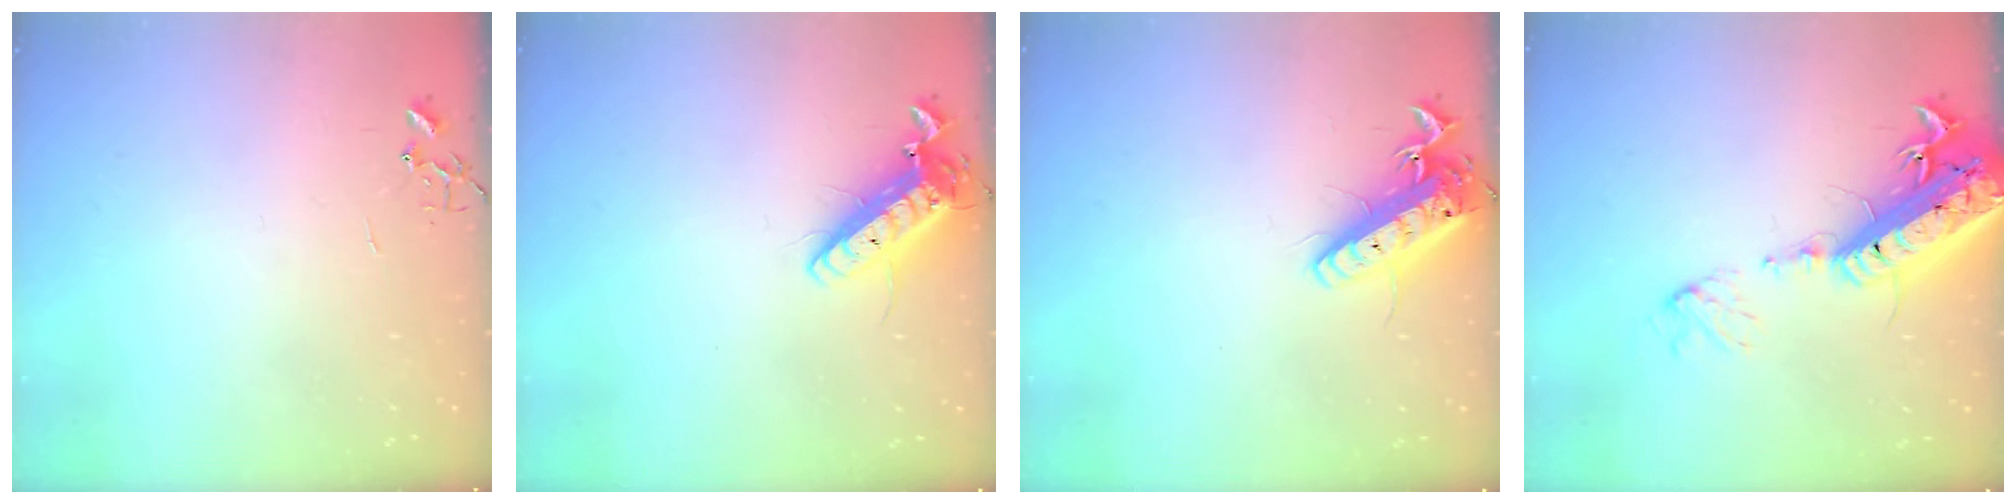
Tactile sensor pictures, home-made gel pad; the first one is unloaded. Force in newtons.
{"total": 13.9, "press": 13.7, "slide": 2.5}
{"total": 14.8, "press": 14.6, "slide": 2.9}
{"total": 23.7, "press": 23.2, "slide": 5.2}